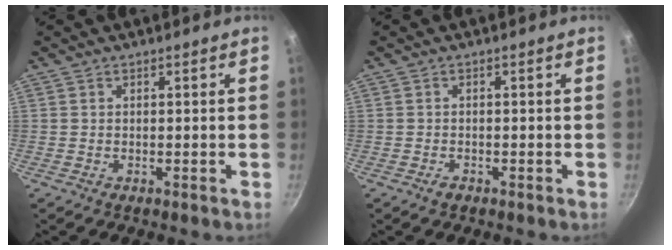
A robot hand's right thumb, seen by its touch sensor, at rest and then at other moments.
{"total": 1.2, "force": [-0.8, 0.7, 0.5], "torque": [-0.011, 0.006, -0.015]}